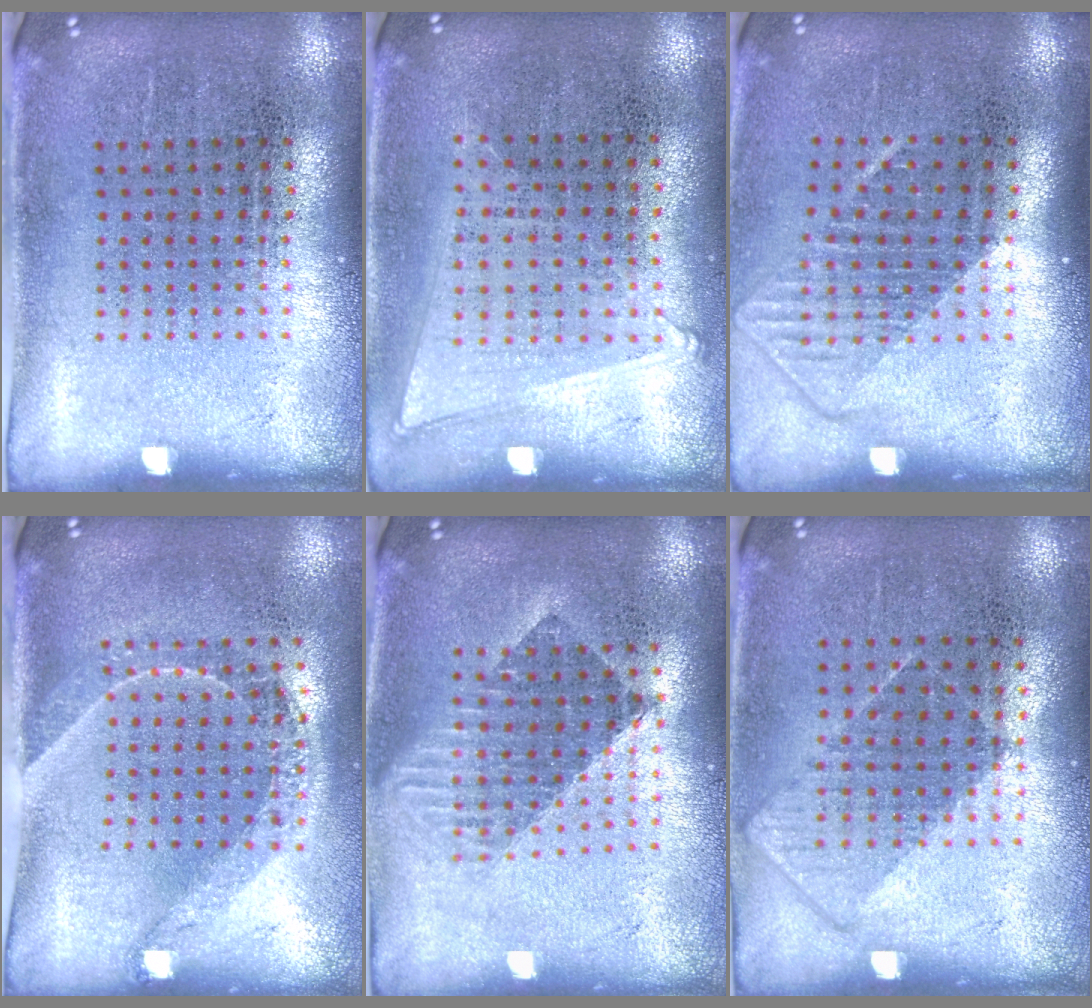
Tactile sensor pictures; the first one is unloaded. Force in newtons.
{"total": 1.0, "press": 0.9, "slide": 0.5}
{"total": 1.3, "press": 1.1, "slide": 0.8}
{"total": 1.4, "press": 1.2, "slide": 0.7}
{"total": 1.5, "press": 1.3, "slide": 0.8}
{"total": 0.9, "press": 0.7, "slide": 0.5}